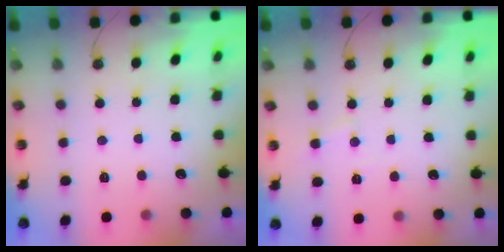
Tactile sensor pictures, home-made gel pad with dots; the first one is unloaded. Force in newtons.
{"total": 4.0, "press": 3.9, "slide": 0.6}